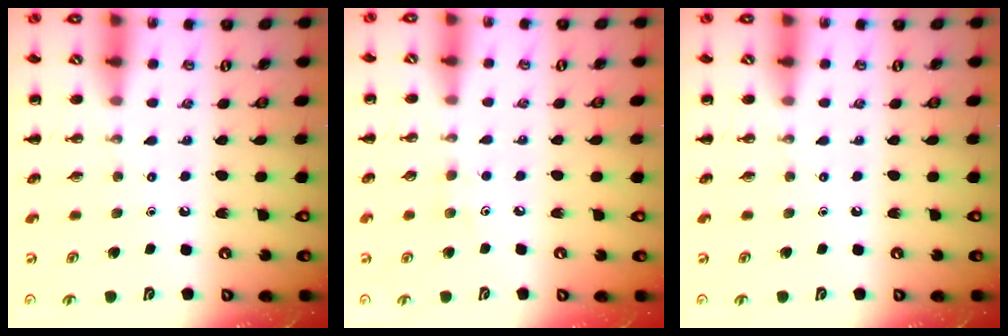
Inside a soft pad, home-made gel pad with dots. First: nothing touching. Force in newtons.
{"total": 4.4, "press": 4.3, "slide": 1.0}
{"total": 0.0}